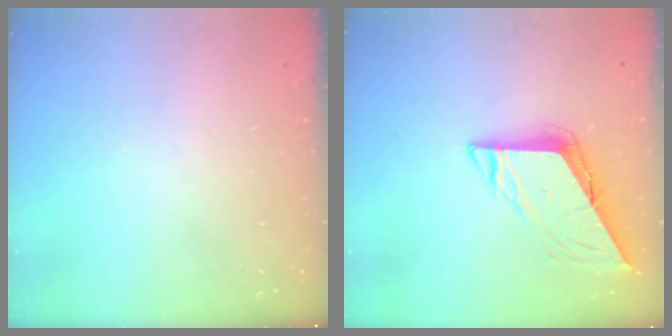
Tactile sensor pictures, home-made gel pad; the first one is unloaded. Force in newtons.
{"total": 8.0, "press": 8.0, "slide": 0.5}